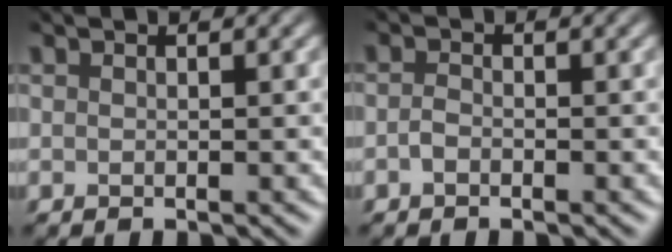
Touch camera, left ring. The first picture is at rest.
{"total": 1.4, "force": [-1.4, 0.1, -0.3], "torque": [-0.007, 0.002, -0.023]}